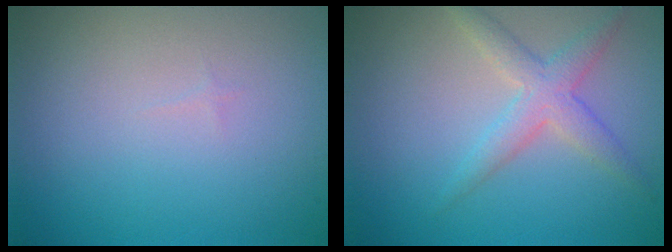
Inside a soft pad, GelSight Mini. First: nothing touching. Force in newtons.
{"total": 2.8, "press": 2.8, "slide": 0.1}